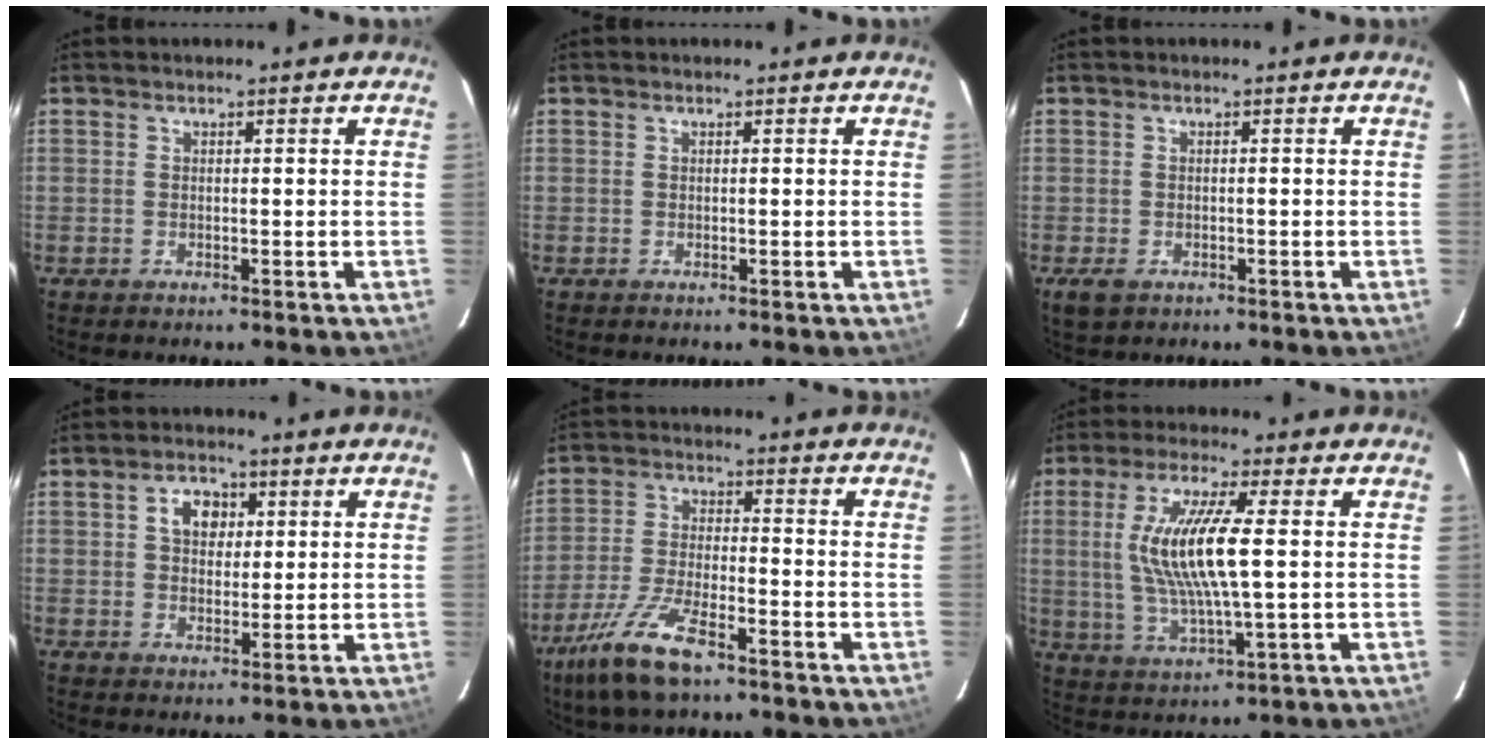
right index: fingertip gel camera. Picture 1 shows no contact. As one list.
[{"total": 0.0}, {"total": 3.2, "force": [-1.5, 2.4, 1.5], "torque": [-0.031, -0.005, -0.022]}, {"total": 5.3, "force": [1.6, 4.0, 3.1], "torque": [-0.048, 0.016, 0.029]}, {"total": 12.2, "force": [-8.1, 3.5, 8.4], "torque": [-0.185, -0.019, -0.157]}, {"total": 13.0, "force": [1.3, 2.0, 12.8], "torque": [-0.252, -0.004, 0.031]}]